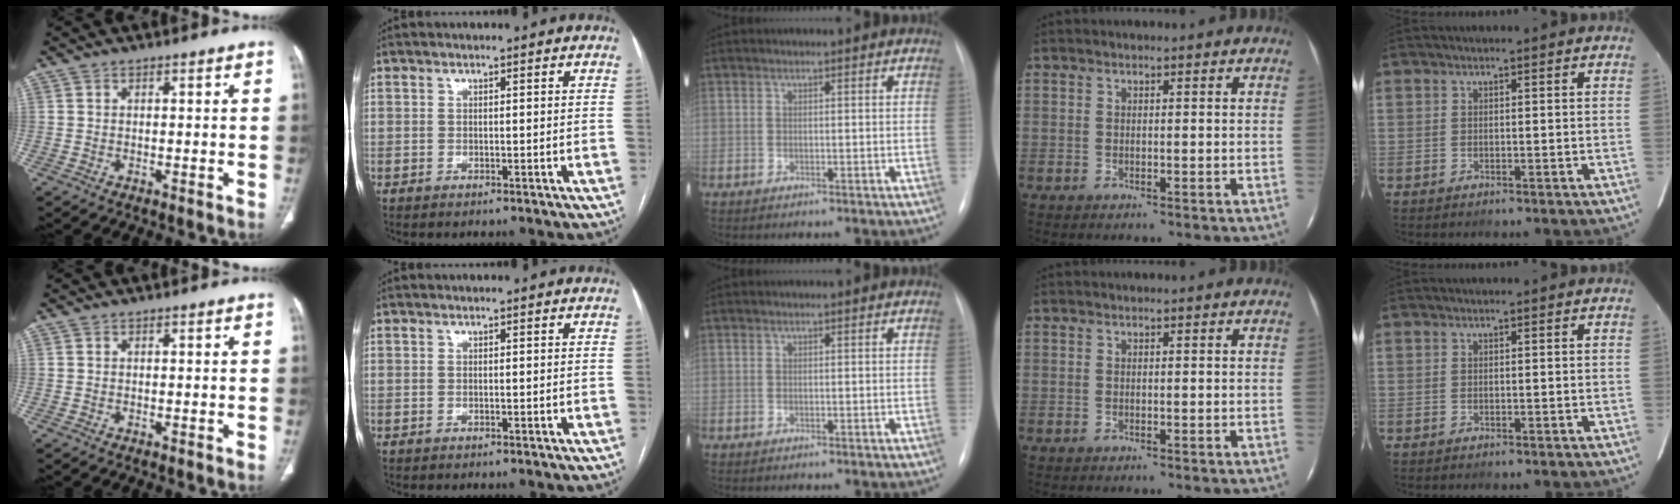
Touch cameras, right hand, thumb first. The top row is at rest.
{}